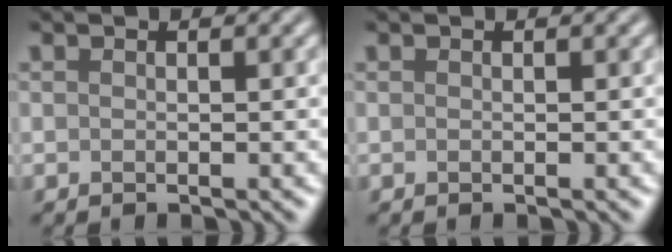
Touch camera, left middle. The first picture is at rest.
{"total": 0.0}